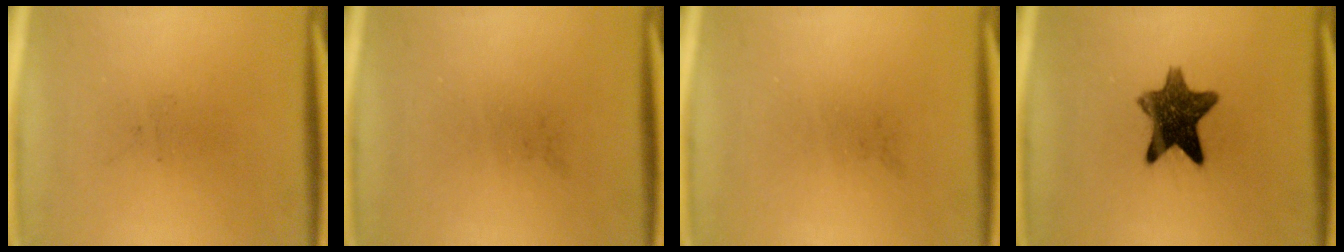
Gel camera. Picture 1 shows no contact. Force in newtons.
{"total": 0.0}
{"total": 0.0}
{"total": 10.6}